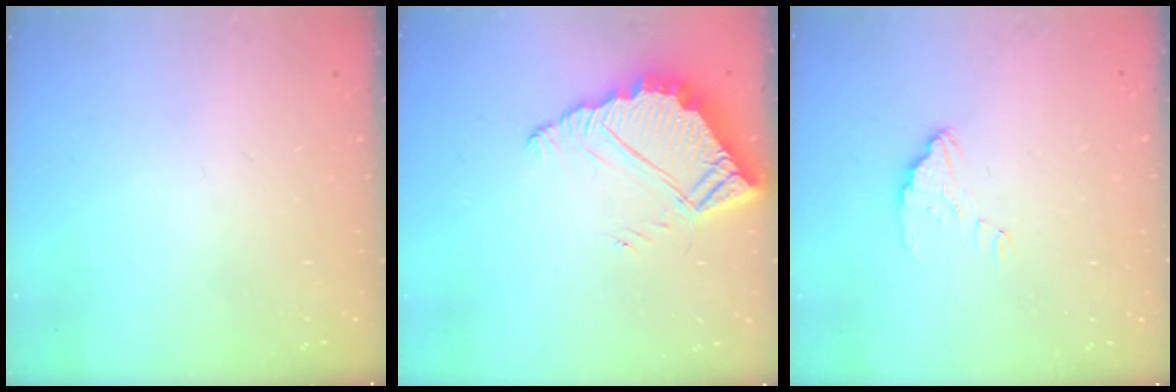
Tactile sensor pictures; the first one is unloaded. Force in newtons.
{"total": 7.4, "press": 7.3, "slide": 0.6}
{"total": 2.7, "press": 2.7, "slide": 0.1}